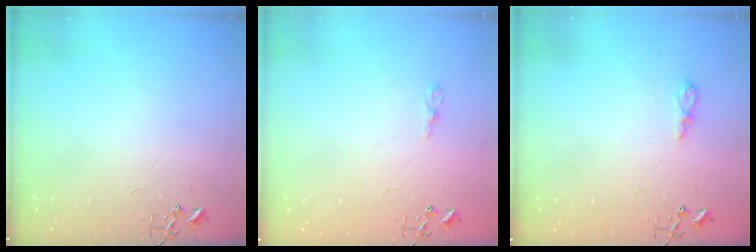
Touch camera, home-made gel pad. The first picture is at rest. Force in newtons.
{"total": 3.8, "press": 3.8, "slide": 0.4}
{"total": 5.5, "press": 5.5, "slide": 0.6}